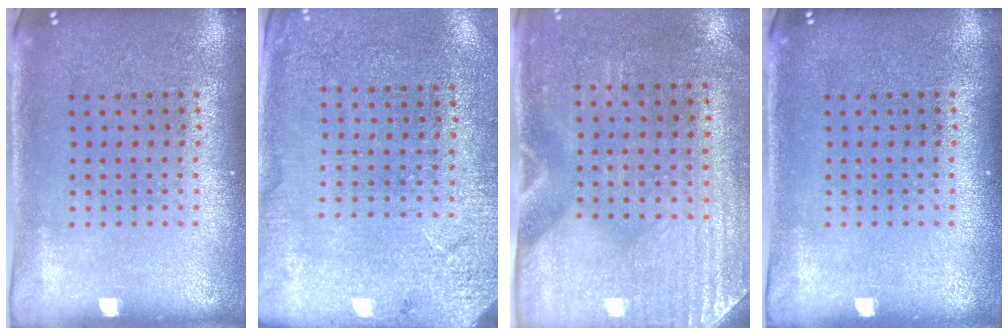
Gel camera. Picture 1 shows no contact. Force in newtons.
{"total": 2.6, "press": 2.5, "slide": 0.8}
{"total": 3.0, "press": 2.6, "slide": 1.5}
{"total": 0.0}